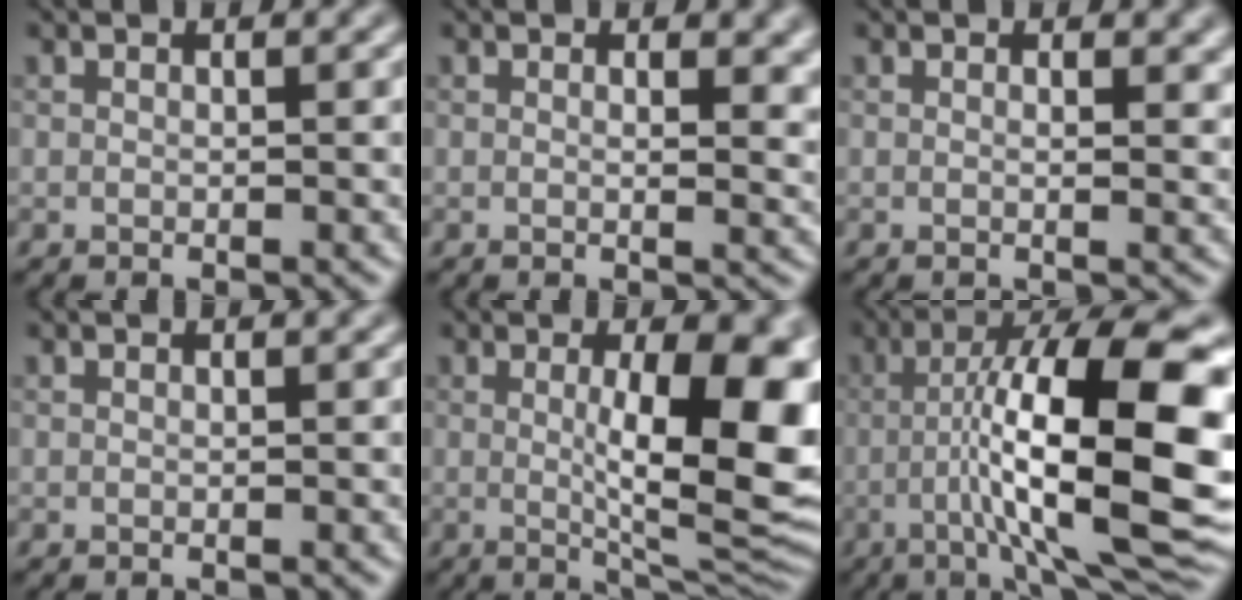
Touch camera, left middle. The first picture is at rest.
{"total": 3.1, "force": [0.8, 1.4, 2.6], "torque": [-0.026, -0.003, 0.012]}
{"total": 1.6, "force": [0.5, 0.7, 1.4], "torque": [-0.016, -0.004, 0.009]}
{"total": 0.0}
{"total": 11.3, "force": [0.8, 3.2, 10.9], "torque": [-0.146, -0.011, 0.020]}
{"total": 14.9, "force": [-1.4, 3.1, 14.5], "torque": [-0.206, 0.027, -0.015]}